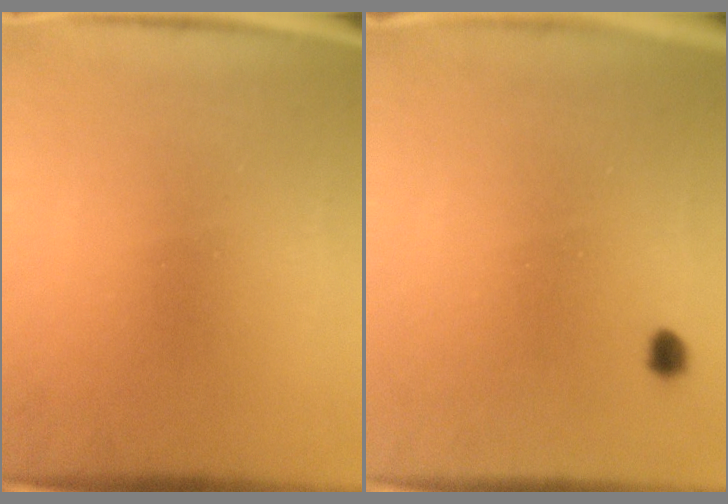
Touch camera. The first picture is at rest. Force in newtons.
{"total": 1.3}